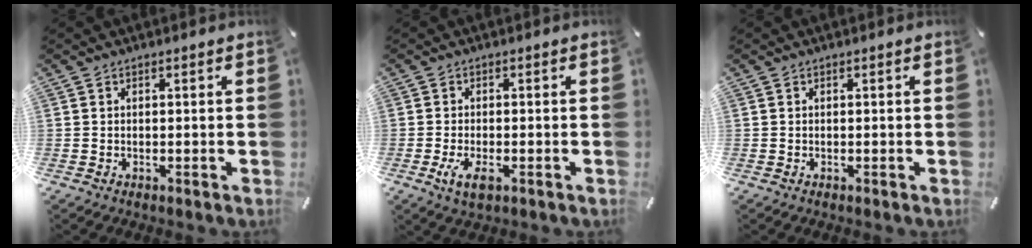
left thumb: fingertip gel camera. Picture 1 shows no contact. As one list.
[{"total": 4.0, "force": [-1.6, 1.7, 3.3], "torque": [-0.078, -0.005, -0.032]}, {"total": 0.0}]